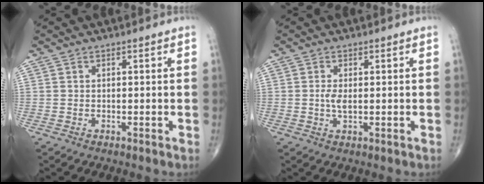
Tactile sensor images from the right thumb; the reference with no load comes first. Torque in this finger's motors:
{"motor_torque": [0.90, 0.78, -0.05, -0.11, 0.00]}